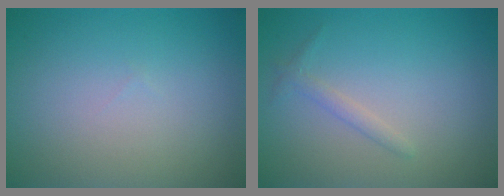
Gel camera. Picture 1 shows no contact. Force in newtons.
{"total": 1.1, "press": 1.1, "slide": 0.1}